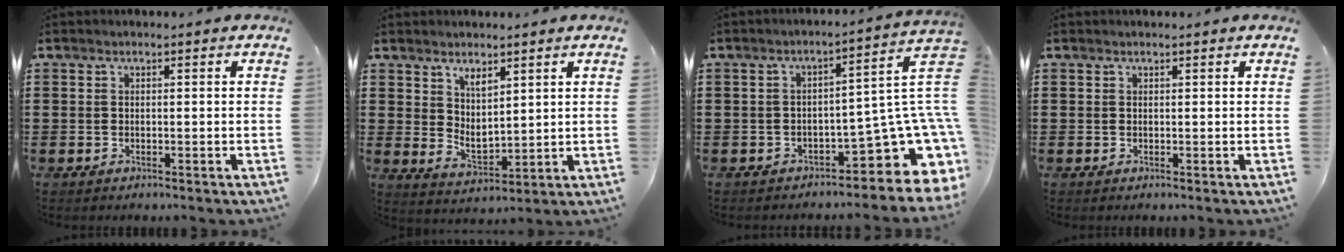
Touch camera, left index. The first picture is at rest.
{"total": 3.7, "force": [3.1, 1.3, 1.6], "torque": [-0.031, -0.012, 0.052]}
{"total": 12.1, "force": [-4.2, 4.3, 10.5], "torque": [-0.157, 0.000, -0.066]}
{"total": 0.0}